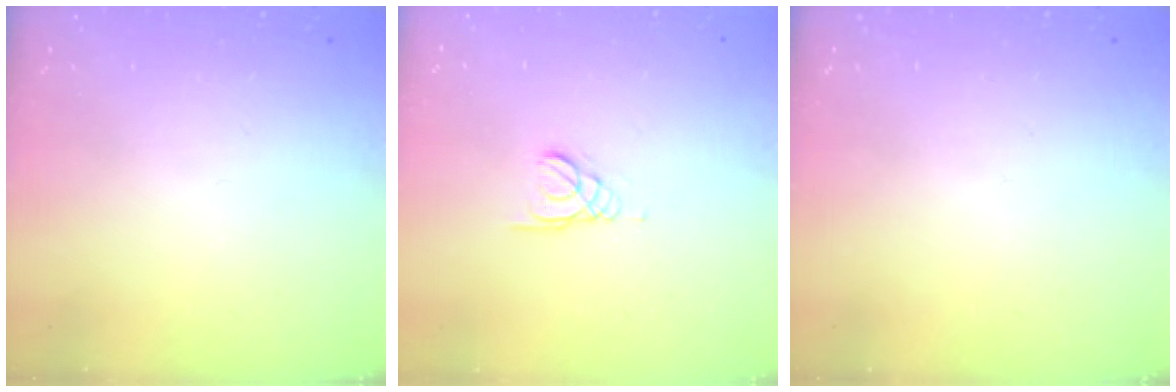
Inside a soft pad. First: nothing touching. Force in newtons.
{"total": 1.0, "press": 1.0, "slide": 0.1}
{"total": 0.0}